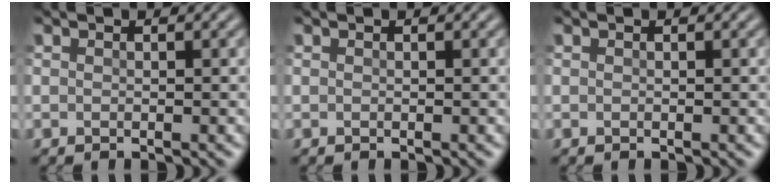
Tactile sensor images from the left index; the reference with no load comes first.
{"total": 0.0}
{"total": 0.0}